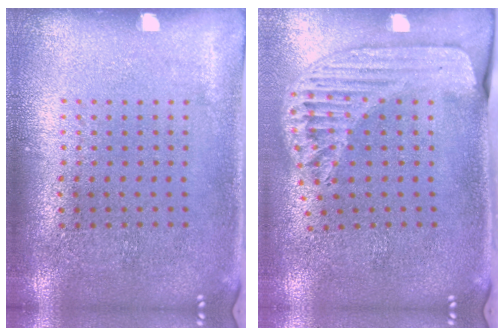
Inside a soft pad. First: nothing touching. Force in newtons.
{"total": 1.6, "press": 1.5, "slide": 0.4}